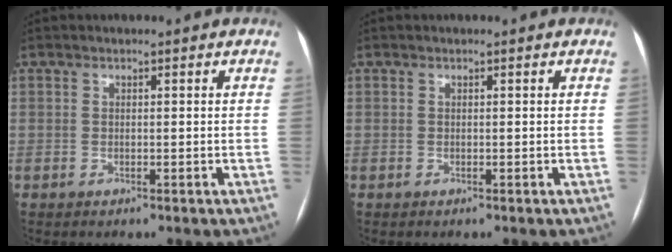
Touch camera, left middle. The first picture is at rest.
{"total": 0.0}